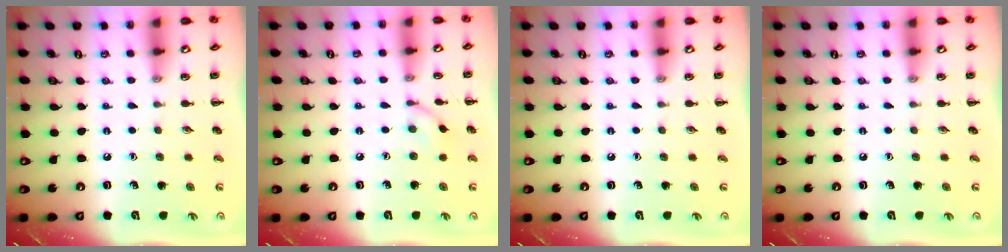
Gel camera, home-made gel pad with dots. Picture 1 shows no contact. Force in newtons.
{"total": 5.9, "press": 5.8, "slide": 1.1}
{"total": 0.0}
{"total": 0.0}